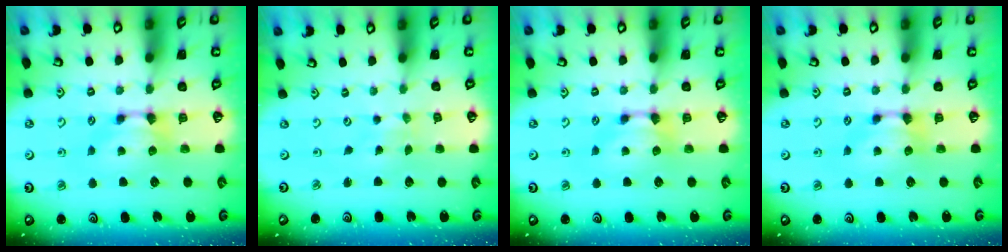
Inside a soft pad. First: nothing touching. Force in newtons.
{"total": 5.3, "press": 5.3, "slide": 0.2}
{"total": 0.0}
{"total": 0.0}